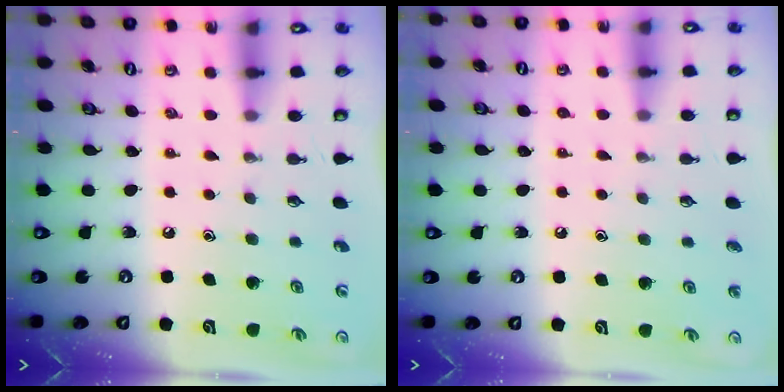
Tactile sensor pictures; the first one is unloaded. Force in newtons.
{"total": 2.7, "press": 2.6, "slide": 0.7}